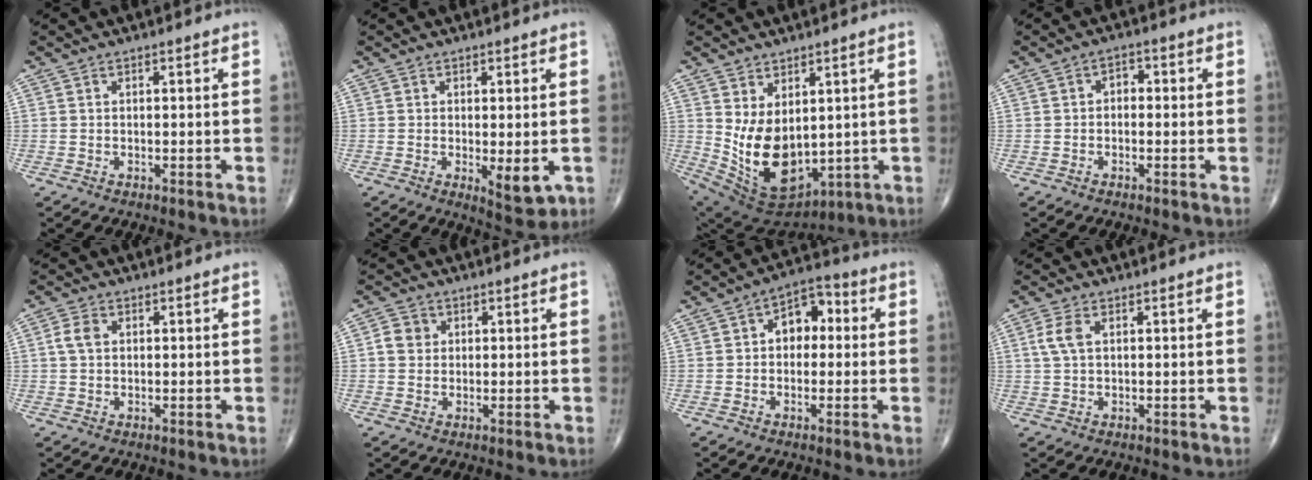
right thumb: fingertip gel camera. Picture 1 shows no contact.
{"total": 5.2, "force": [-1.0, 2.0, 4.7], "torque": [-0.059, -0.014, -0.007]}
{"total": 13.9, "force": [1.3, 8.5, 10.9], "torque": [-0.178, -0.025, 0.059]}
{"total": 2.3, "force": [-0.2, 1.7, 1.6], "torque": [-0.009, 0.011, -0.013]}
{"total": 3.1, "force": [0.6, 2.2, 2.1], "torque": [-0.045, 0.006, 0.008]}
{"total": 3.4, "force": [0.6, 3.1, 1.4], "torque": [-0.013, 0.005, 0.006]}
{"total": 7.5, "force": [0.7, 5.1, 5.4], "torque": [-0.048, 0.028, -0.002]}
{"total": 3.7, "force": [1.0, 2.0, 3.0], "torque": [-0.077, 0.009, 0.019]}